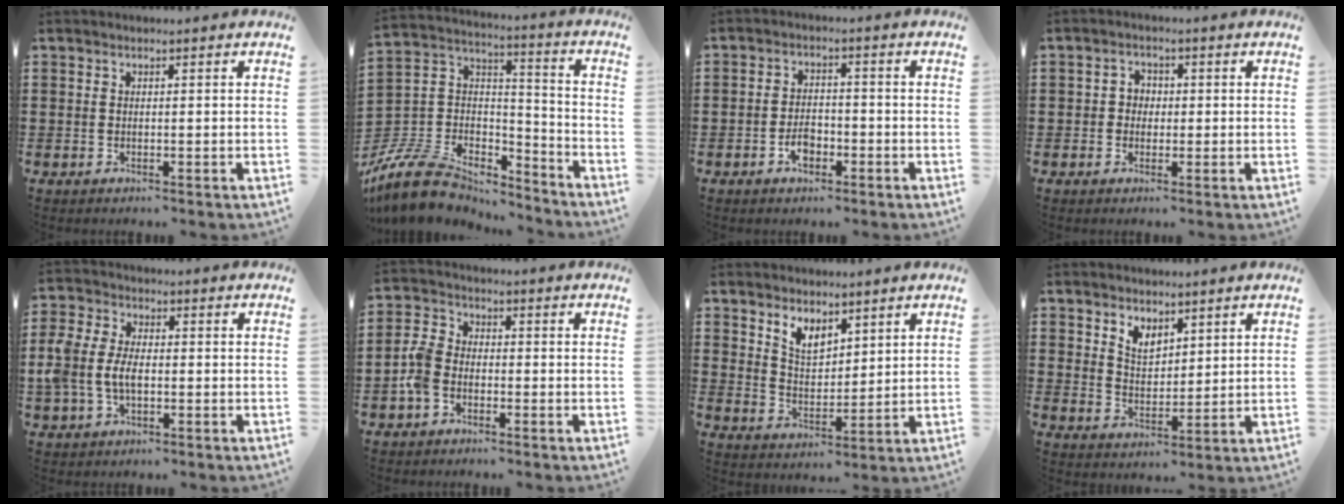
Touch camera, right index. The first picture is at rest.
{"total": 10.9, "force": [-9.1, 4.5, 3.8], "torque": [-0.107, 0.014, -0.184]}
{"total": 3.3, "force": [-1.8, 1.8, 2.2], "torque": [-0.046, -0.001, -0.035]}
{"total": 2.1, "force": [-0.4, 1.9, 0.8], "torque": [-0.023, 0.008, -0.011]}
{"total": 5.9, "force": [-1.0, 3.7, 4.5], "torque": [-0.118, -0.003, -0.027]}
{"total": 4.9, "force": [-2.1, 3.3, 3.0], "torque": [-0.090, 0.002, -0.049]}
{"total": 5.0, "force": [3.9, 2.5, 1.9], "torque": [-0.051, -0.002, 0.073]}
{"total": 4.0, "force": [3.1, 2.3, 1.0], "torque": [-0.029, 0.004, 0.059]}